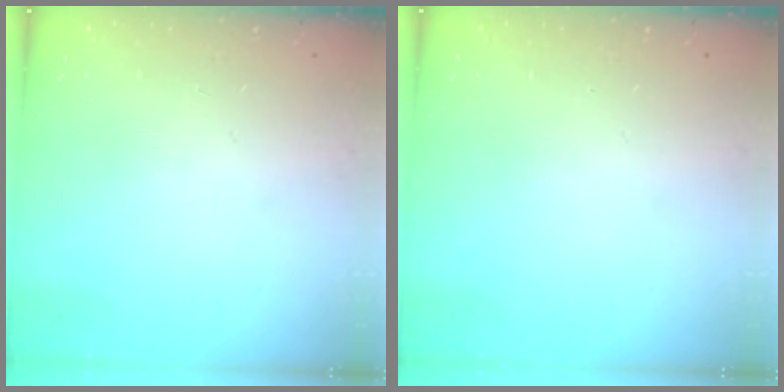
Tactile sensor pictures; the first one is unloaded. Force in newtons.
{"total": 0.0}